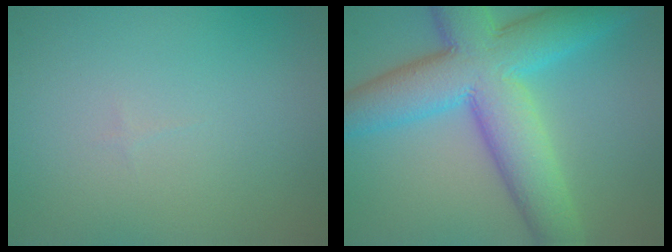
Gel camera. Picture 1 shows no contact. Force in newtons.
{"total": 10.8, "press": 10.8, "slide": 0.1}